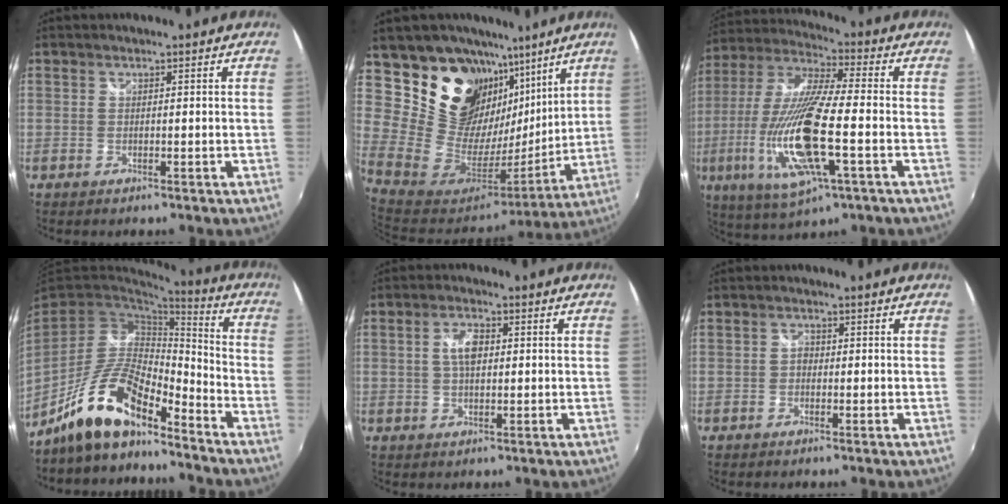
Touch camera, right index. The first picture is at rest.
{"total": 21.3, "force": [13.7, 13.6, 9.0], "torque": [-0.181, -0.008, 0.262]}
{"total": 20.8, "force": [-5.6, 4.6, 19.5], "torque": [-0.391, -0.034, -0.103]}
{"total": 14.8, "force": [-11.0, 3.9, 9.1], "torque": [-0.190, -0.003, -0.209]}
{"total": 4.2, "force": [0.6, 2.1, 3.5], "torque": [-0.068, 0.008, 0.011]}
{"total": 1.2, "force": [-0.4, 0.9, 0.5], "torque": [-0.009, 0.002, -0.011]}